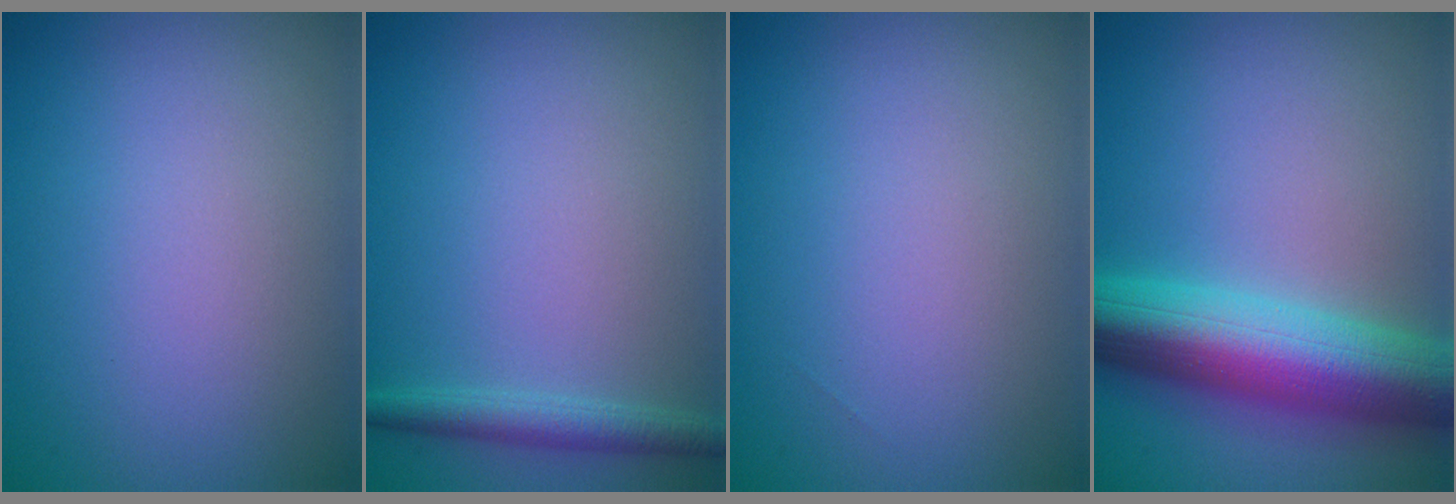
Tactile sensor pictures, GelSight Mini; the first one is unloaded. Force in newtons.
{"total": 1.9, "press": 1.9, "slide": 0.1}
{"total": 0.0}
{"total": 10.1, "press": 10.1, "slide": 0.3}